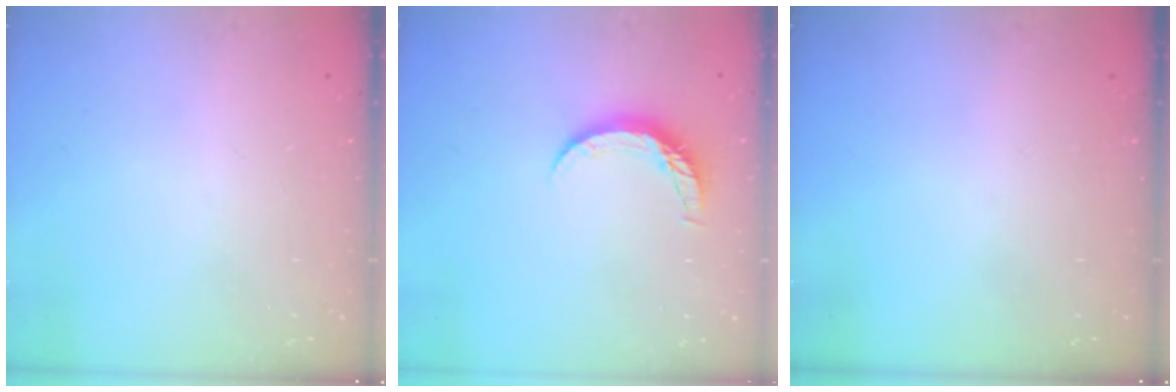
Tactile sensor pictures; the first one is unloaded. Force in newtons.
{"total": 6.6, "press": 6.5, "slide": 0.6}
{"total": 0.0}